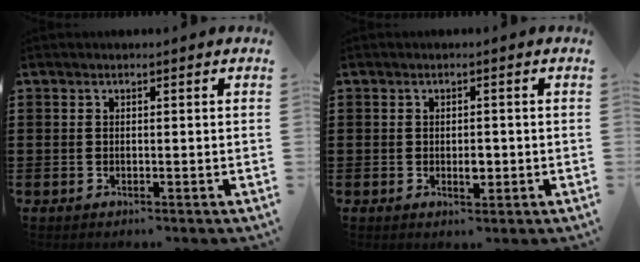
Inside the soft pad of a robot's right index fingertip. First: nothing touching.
{"total": 2.4, "force": [-0.3, 1.1, 2.1], "torque": [-0.038, 0.001, -0.005]}